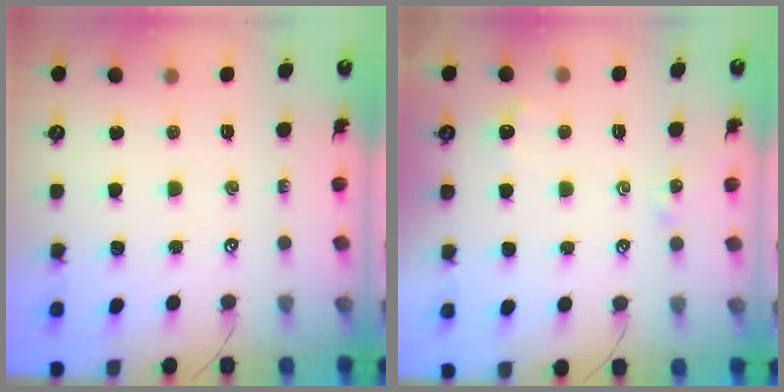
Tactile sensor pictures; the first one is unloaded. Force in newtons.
{"total": 1.8, "press": 1.7, "slide": 0.5}